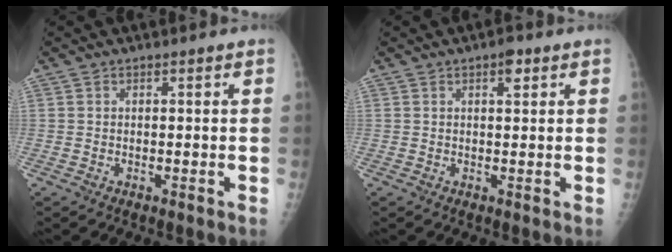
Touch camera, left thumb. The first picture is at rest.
{"total": 2.4, "force": [1.3, 1.0, 1.8], "torque": [-0.018, -0.003, 0.017]}